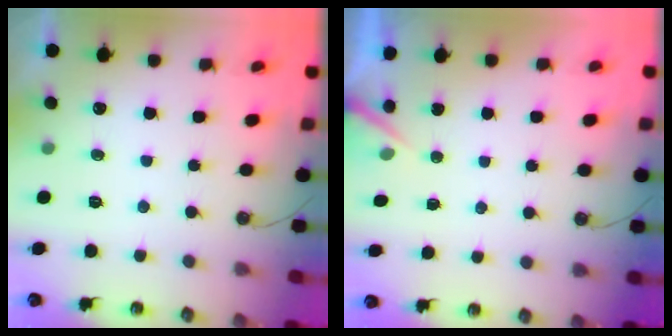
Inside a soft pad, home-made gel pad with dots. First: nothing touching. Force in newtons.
{"total": 2.9, "press": 2.9, "slide": 0.2}